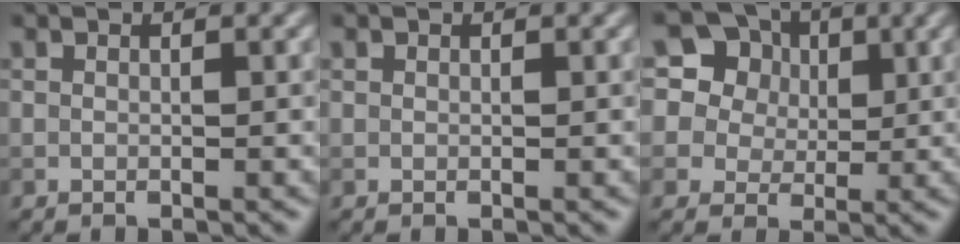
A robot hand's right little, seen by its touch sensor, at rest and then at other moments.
{"total": 0.0}
{"total": 12.4, "force": [6.6, 9.4, 4.8], "torque": [-0.135, 0.043, 0.110]}